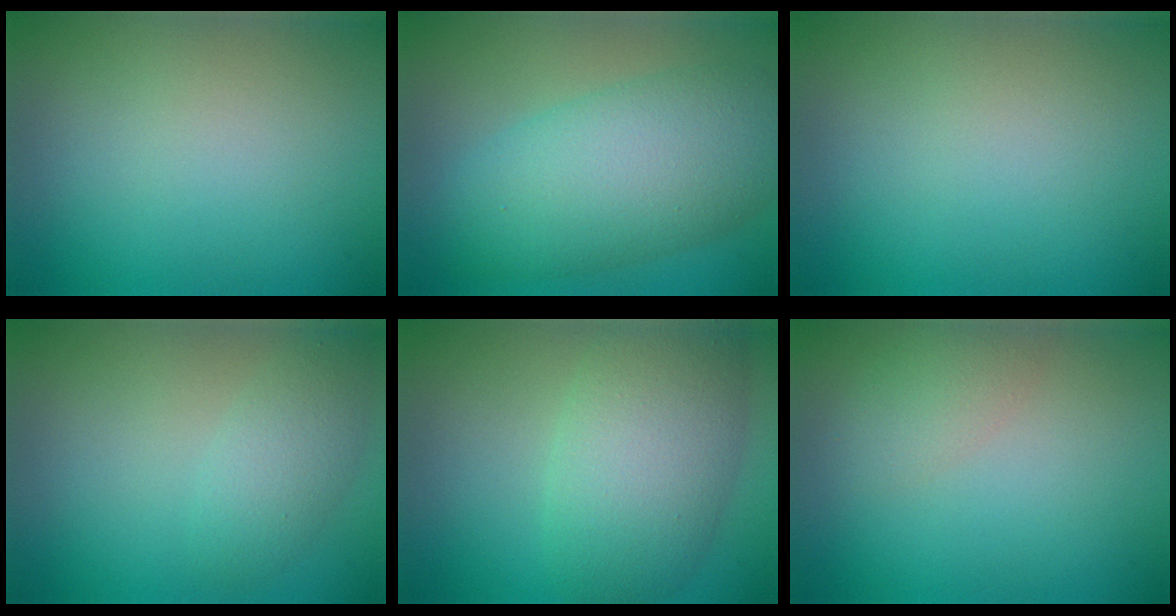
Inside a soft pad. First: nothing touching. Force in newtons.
{"total": 9.1, "press": 9.1, "slide": 0.1}
{"total": 0.0}
{"total": 2.6, "press": 2.6, "slide": 0.2}
{"total": 7.8, "press": 7.8, "slide": 0.4}
{"total": 2.1, "press": 2.1, "slide": 0.1}